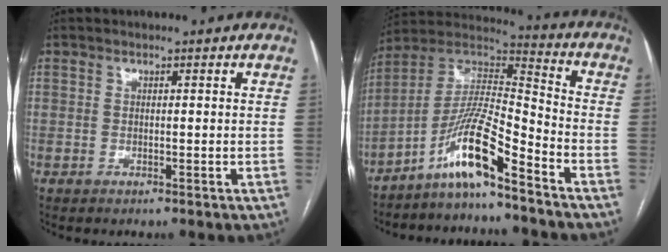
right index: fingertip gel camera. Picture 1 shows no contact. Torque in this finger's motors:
{"motor_torque": [1.50, -0.64, 0.43, 0.16]}